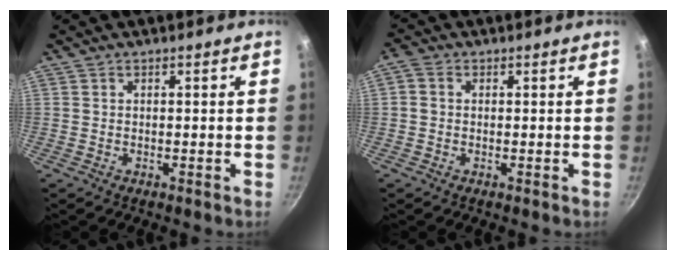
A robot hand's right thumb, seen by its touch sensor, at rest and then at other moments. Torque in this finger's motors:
{"motor_torque": [1.21, 1.44, 0.53, -0.39, 0.31]}